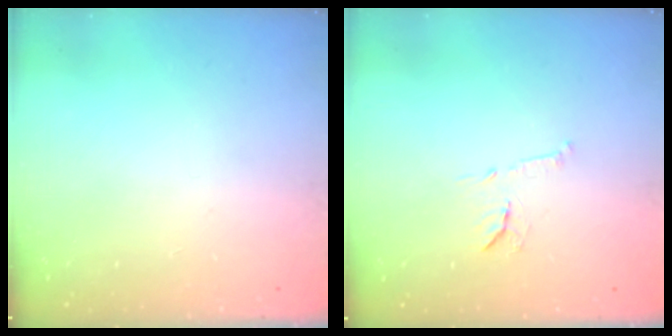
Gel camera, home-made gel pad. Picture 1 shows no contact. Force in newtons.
{"total": 9.1, "press": 9.1, "slide": 0.5}